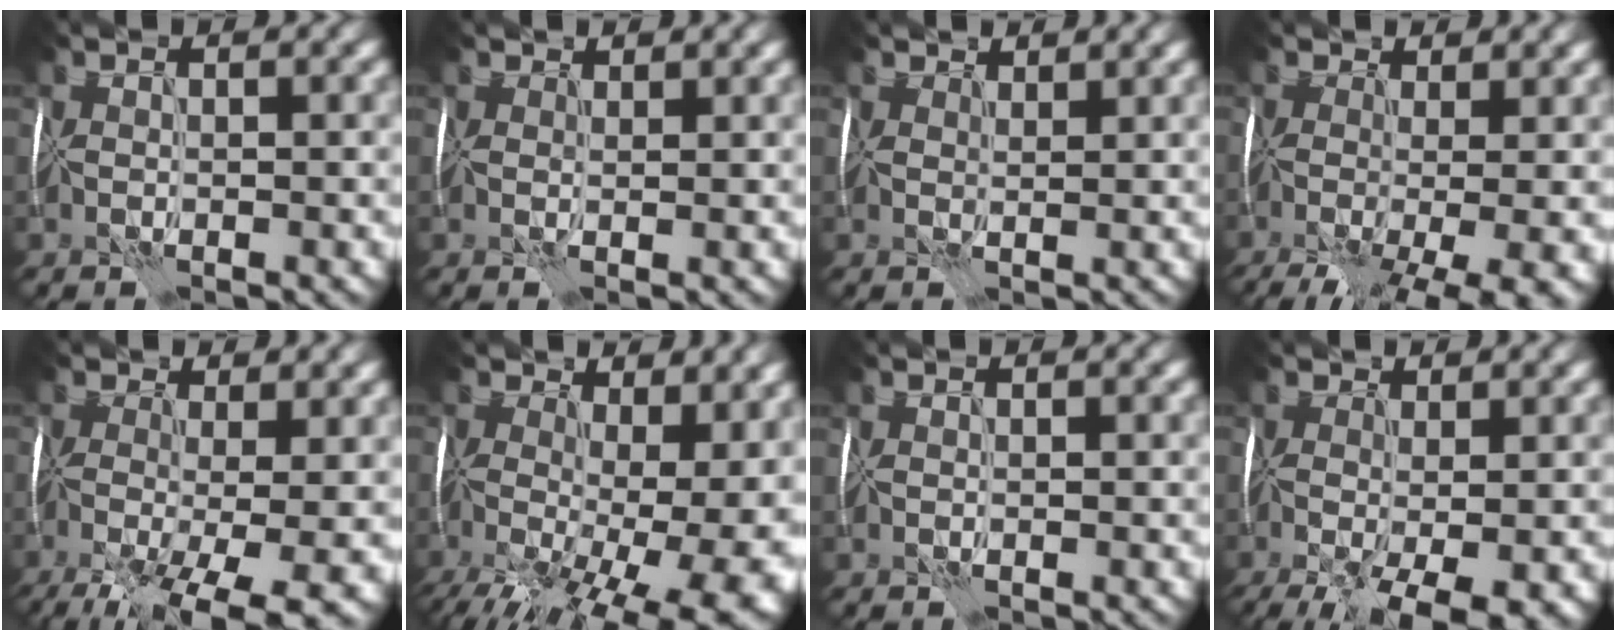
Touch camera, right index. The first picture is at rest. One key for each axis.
{"total": 2.0, "fx": 1.5, "fy": 1.0, "fz": 0.9, "tx": -0.019, "ty": 0.010, "tz": 0.011}
{"total": 2.7, "fx": 2.3, "fy": 1.2, "fz": 0.8, "tx": -0.024, "ty": 0.013, "tz": 0.024}
{"total": 12.7, "fx": -5.0, "fy": 5.8, "fz": 10.2, "tx": -0.173, "ty": -0.015, "tz": -0.033}
{"total": 13.7, "fx": -6.5, "fy": 6.0, "fz": 10.4, "tx": -0.192, "ty": -0.024, "tz": -0.055}
{"total": 17.9, "fx": -4.2, "fy": 9.5, "fz": 14.6, "tx": -0.215, "ty": -0.022, "tz": -0.011}
{"total": 0.0}
{"total": 9.3, "fx": -3.9, "fy": 4.4, "fz": 7.3, "tx": -0.132, "ty": -0.021, "tz": -0.049}